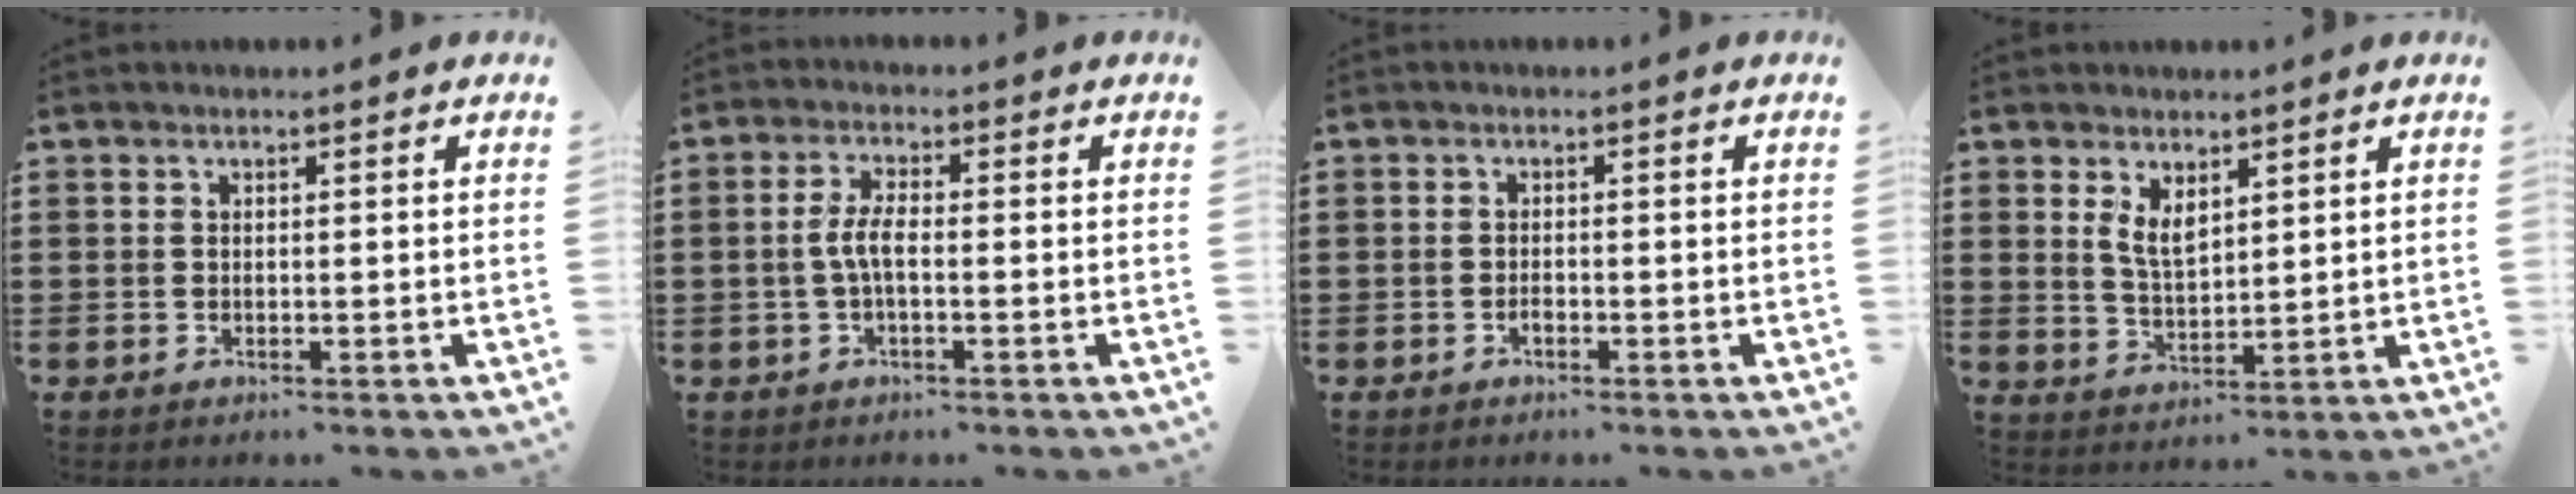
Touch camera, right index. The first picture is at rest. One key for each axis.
{"total": 3.9, "fx": -0.6, "fy": 1.1, "fz": 3.7, "tx": -0.090, "ty": -0.004, "tz": -0.020}
{"total": 1.0, "fx": -0.7, "fy": 0.4, "fz": 0.5, "tx": -0.012, "ty": -0.004, "tz": -0.013}
{"total": 3.8, "fx": 2.2, "fy": 1.8, "fz": 2.6, "tx": -0.056, "ty": 0.003, "tz": 0.040}